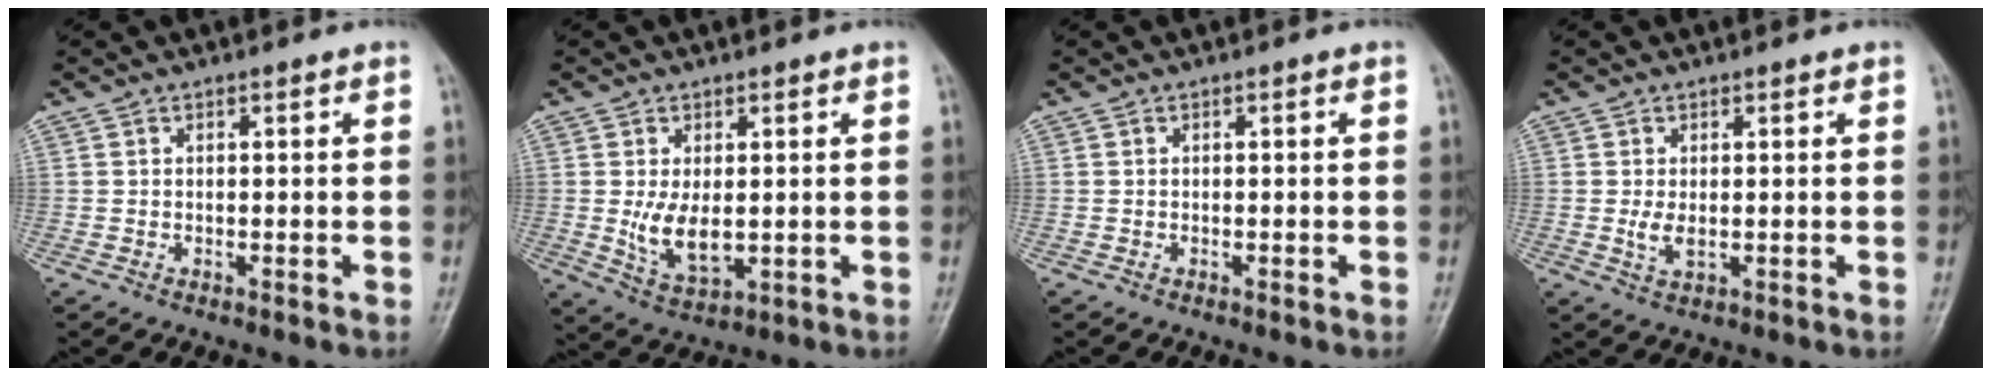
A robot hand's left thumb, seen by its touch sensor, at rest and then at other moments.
{"total": 6.8, "force": [0.3, 3.8, 5.7], "torque": [-0.093, -0.019, 0.020]}
{"total": 0.0}
{"total": 2.7, "force": [0.4, 1.4, 2.3], "torque": [-0.043, -0.008, 0.013]}